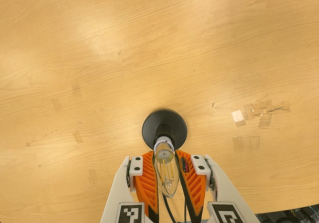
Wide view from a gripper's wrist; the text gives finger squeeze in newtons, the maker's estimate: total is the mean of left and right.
{"total": 18.3, "left": 17.4, "right": 19.2}